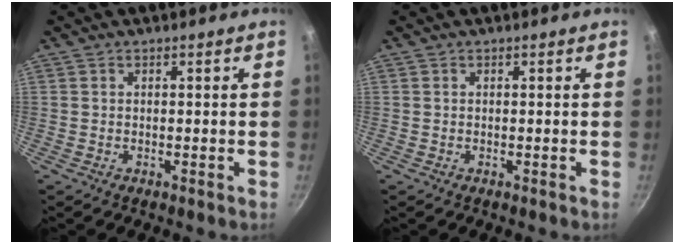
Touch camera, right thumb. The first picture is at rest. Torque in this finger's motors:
{"motor_torque": [-0.27, 0.16, 0.00, 0.00, 0.01]}